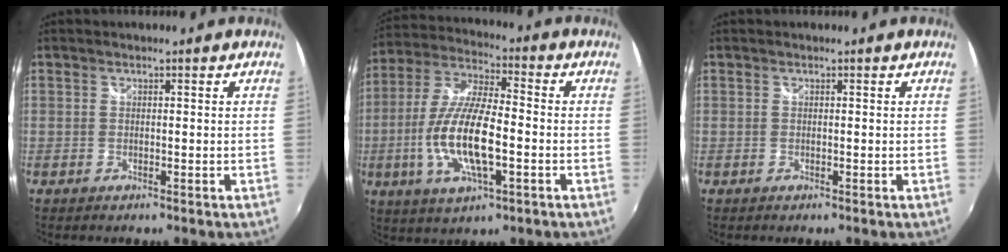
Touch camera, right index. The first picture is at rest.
{"total": 15.5, "force": [-3.5, 4.9, 14.3], "torque": [-0.293, -0.006, -0.068]}
{"total": 0.0}